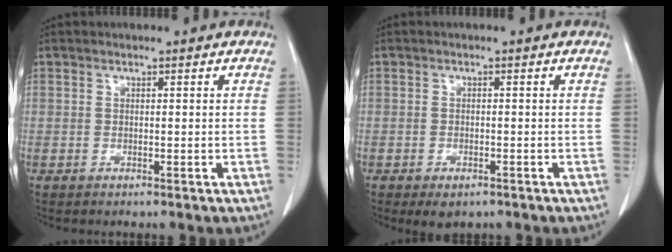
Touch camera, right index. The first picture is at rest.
{"total": 2.7, "force": [-1.7, 1.4, 1.6], "torque": [-0.022, -0.002, -0.014]}